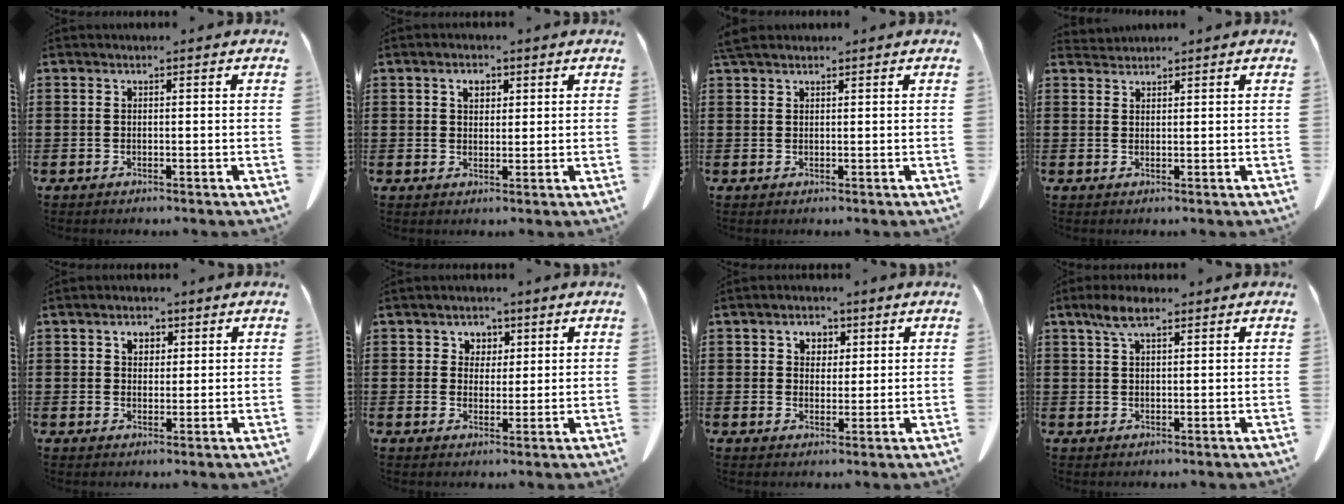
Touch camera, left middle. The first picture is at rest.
{"total": 2.6, "force": [1.3, 1.6, 1.6], "torque": [-0.021, 0.000, 0.020]}
{"total": 2.1, "force": [1.8, 0.6, 1.0], "torque": [-0.025, 0.001, 0.035]}
{"total": 1.4, "force": [1.3, 0.1, -0.1], "torque": [-0.002, 0.002, 0.027]}
{"total": 2.7, "force": [1.3, 1.9, 1.4], "torque": [-0.027, 0.005, 0.021]}
{"total": 3.0, "force": [1.8, 2.4, 0.3], "torque": [-0.011, 0.007, 0.031]}
{"total": 2.9, "force": [1.2, 2.5, 0.9], "torque": [-0.024, 0.009, 0.017]}
{"total": 4.5, "force": [2.6, 1.5, 3.4], "torque": [-0.073, 0.005, 0.047]}